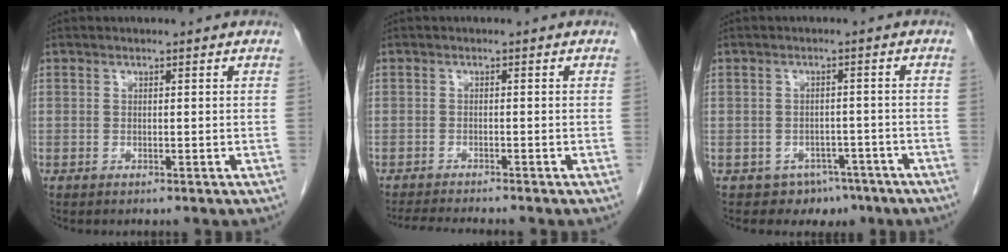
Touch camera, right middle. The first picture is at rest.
{"total": 5.0, "force": [-4.7, -0.4, 1.8], "torque": [-0.027, -0.017, -0.076]}
{"total": 5.6, "force": [-3.9, 4.0, 0.5], "torque": [0.004, 0.014, -0.047]}